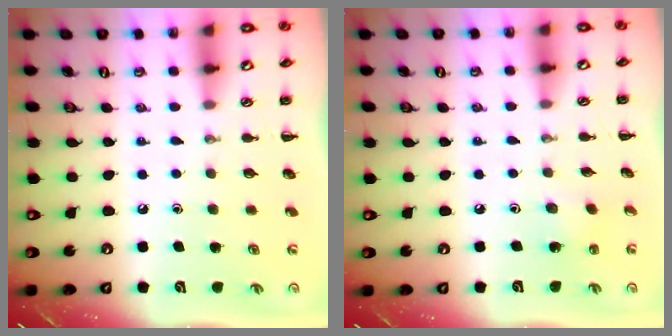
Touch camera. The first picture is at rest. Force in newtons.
{"total": 1.6, "press": 1.4, "slide": 0.7}